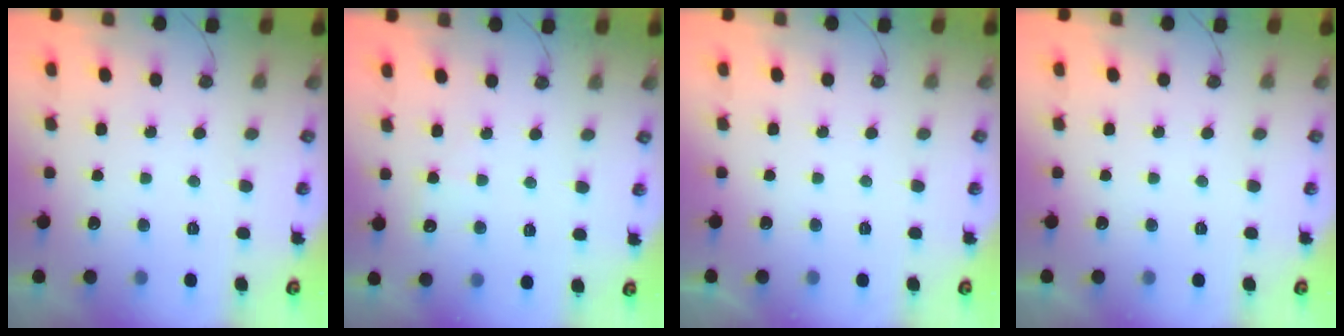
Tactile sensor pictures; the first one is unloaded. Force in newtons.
{"total": 3.9, "press": 3.9, "slide": 0.4}
{"total": 0.0}
{"total": 0.0}